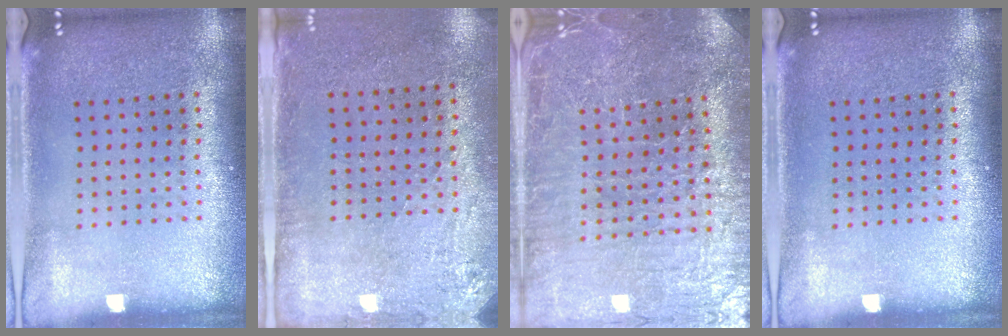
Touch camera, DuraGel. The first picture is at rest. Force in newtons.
{"total": 2.8, "press": 2.3, "slide": 1.6}
{"total": 3.6, "press": 3.6, "slide": 0.5}
{"total": 0.0}